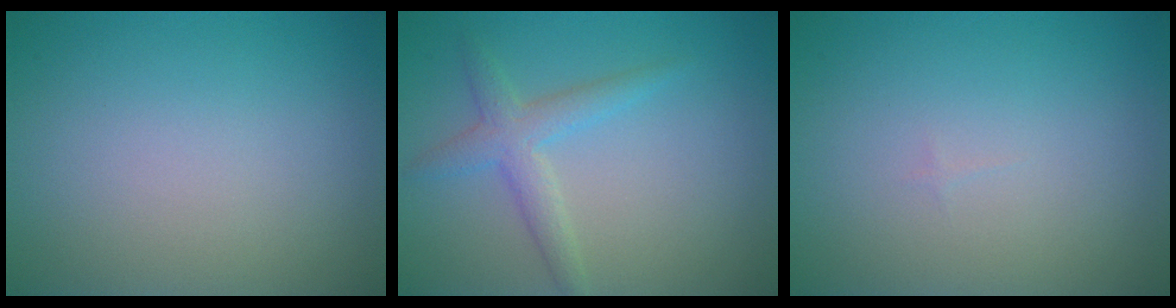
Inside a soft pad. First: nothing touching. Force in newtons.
{"total": 2.6, "press": 2.6, "slide": 0.0}
{"total": 0.0}